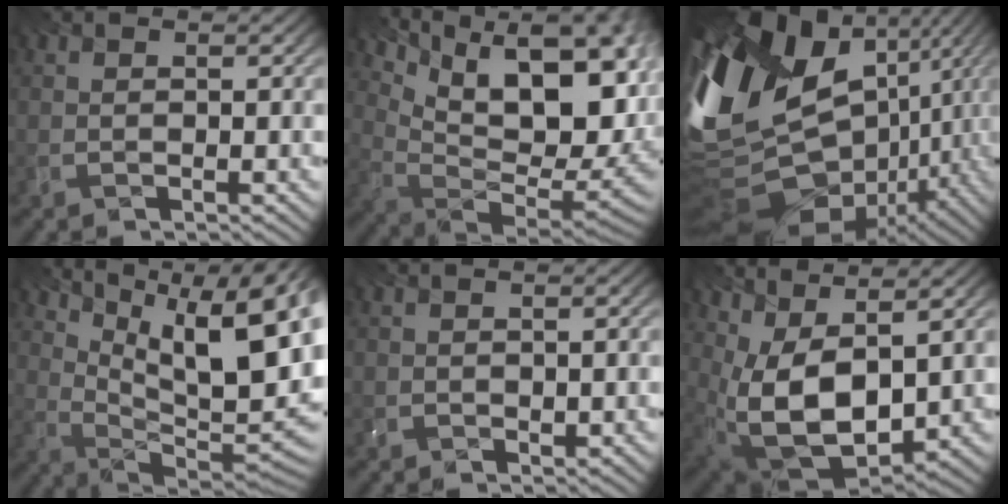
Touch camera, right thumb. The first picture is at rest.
{"total": 16.2, "force": [2.8, 10.5, 12.0], "torque": [-0.193, -0.001, 0.115]}
{"total": 17.9, "force": [-2.7, 13.7, 11.2], "torque": [-0.287, -0.038, -0.010]}
{"total": 14.5, "force": [4.9, 6.0, 12.3], "torque": [-0.194, 0.009, 0.098]}
{"total": 0.6, "force": [-0.4, -0.2, -0.4], "torque": [-0.014, -0.004, 0.010]}
{"total": 12.3, "force": [0.5, 7.2, 10.0], "torque": [-0.233, -0.031, 0.052]}